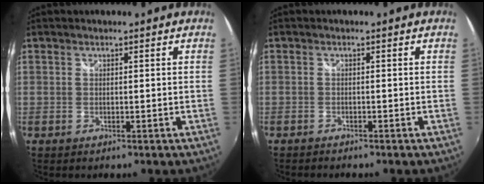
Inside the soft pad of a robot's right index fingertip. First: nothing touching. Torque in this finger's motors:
{"motor_torque": [-0.13, 0.00, -0.37, -0.10]}